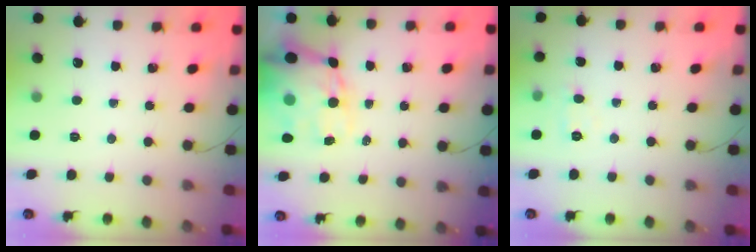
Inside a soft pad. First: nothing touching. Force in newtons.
{"total": 16.4, "press": 16.0, "slide": 3.6}
{"total": 5.0, "press": 4.8, "slide": 1.4}